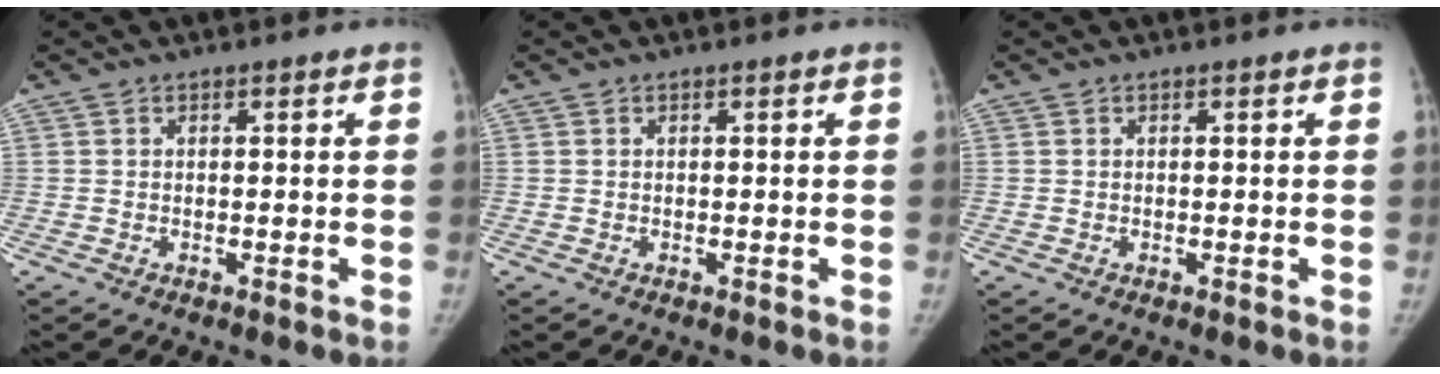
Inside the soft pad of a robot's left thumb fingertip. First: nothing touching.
{"total": 0.0}
{"total": 0.0}